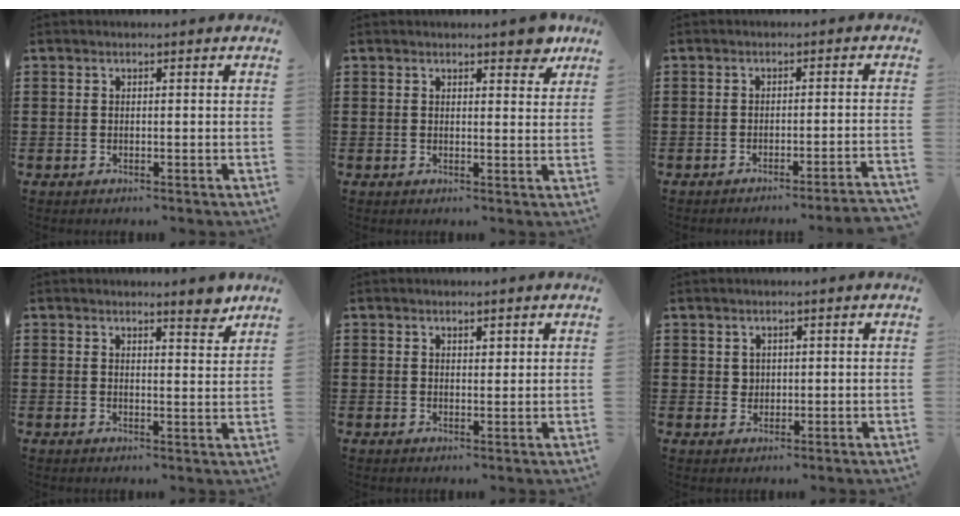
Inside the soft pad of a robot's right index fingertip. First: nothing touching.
{"total": 3.4, "force": [2.7, 1.3, 1.6], "torque": [-0.006, -0.004, 0.044]}
{"total": 2.3, "force": [-2.0, -0.5, 0.9], "torque": [-0.016, -0.002, -0.042]}
{"total": 3.5, "force": [3.2, 0.6, 1.4], "torque": [-0.026, -0.005, 0.056]}
{"total": 1.3, "force": [1.1, 0.6, 0.4], "torque": [-0.007, 0.004, 0.020]}
{"total": 1.5, "force": [0.9, 1.2, 0.2], "torque": [-0.008, 0.006, 0.017]}